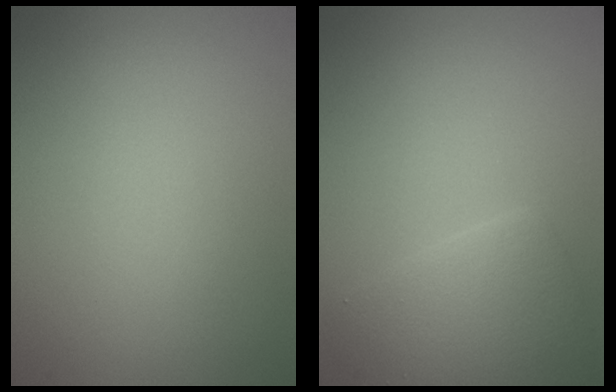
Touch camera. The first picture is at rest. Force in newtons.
{"total": 3.7, "press": 3.7, "slide": 0.2}